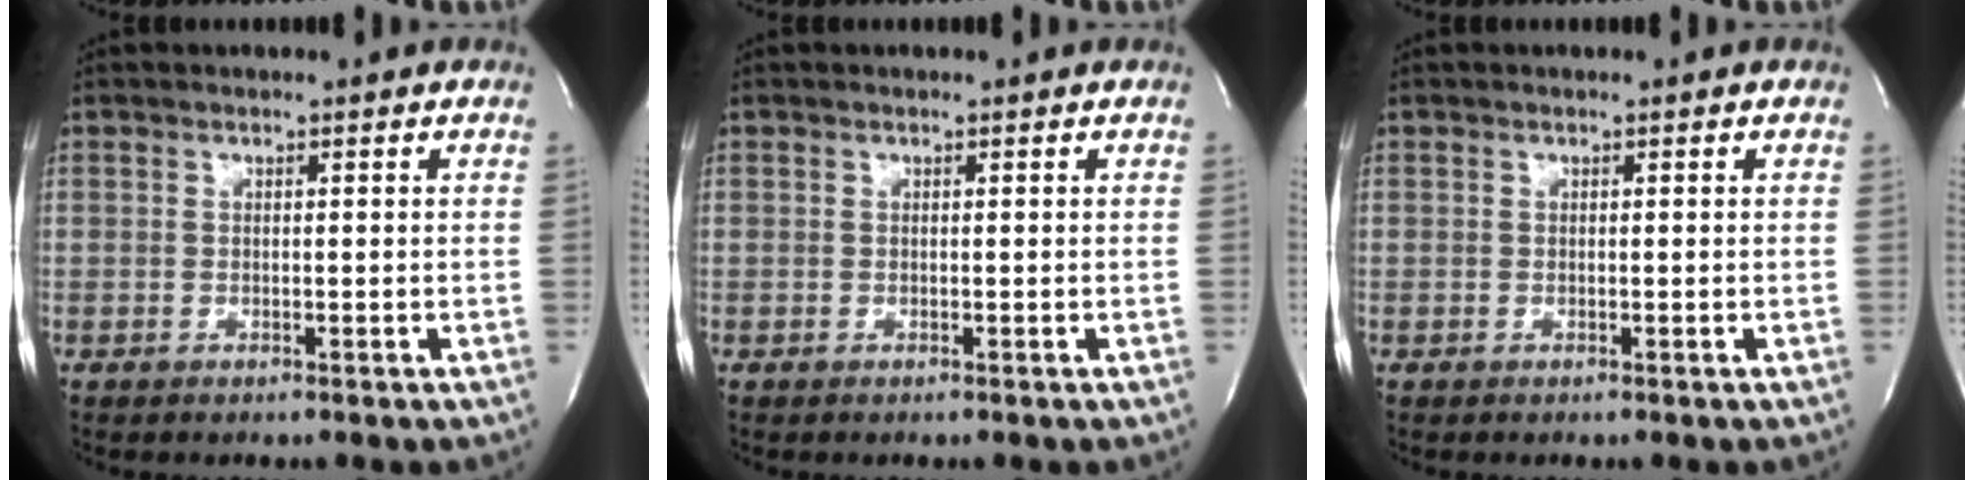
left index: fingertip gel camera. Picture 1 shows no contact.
{"total": 0.0}
{"total": 0.0}